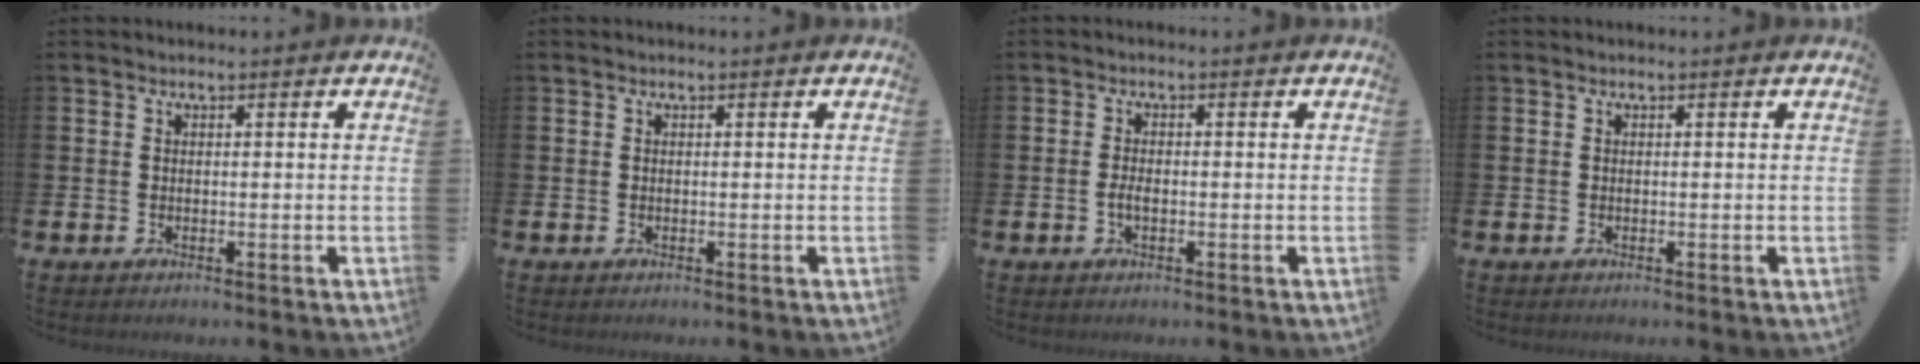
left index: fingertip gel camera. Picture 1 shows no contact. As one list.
[{"total": 0.0}, {"total": 1.6, "force": [-0.5, 0.8, 1.4], "torque": [-0.025, 0.001, -0.010]}, {"total": 0.0}]